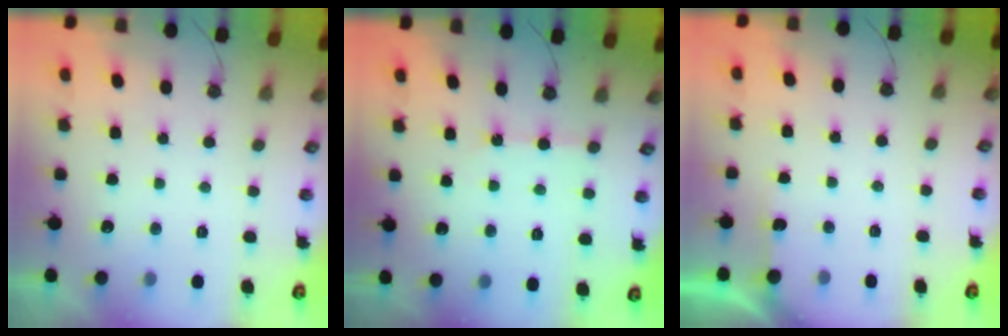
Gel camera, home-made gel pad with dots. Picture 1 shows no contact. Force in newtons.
{"total": 3.5, "press": 3.5, "slide": 0.4}
{"total": 2.9, "press": 2.9, "slide": 0.4}